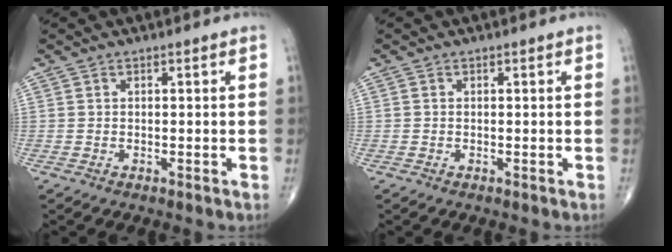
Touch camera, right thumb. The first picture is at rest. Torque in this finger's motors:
{"motor_torque": [-0.23, 0.00, -0.17, -0.14, 0.03]}